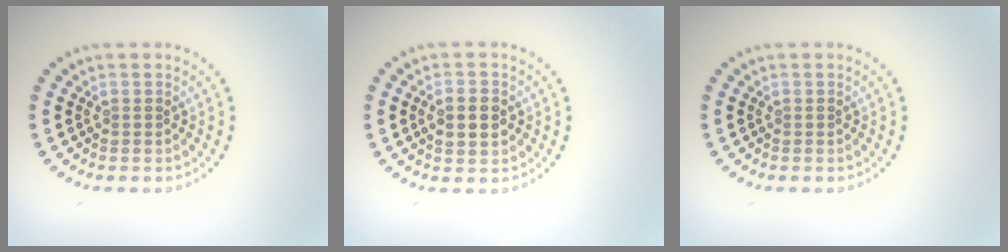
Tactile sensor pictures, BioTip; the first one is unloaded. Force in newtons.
{"total": 2.6, "press": 2.6, "slide": 0.0}
{"total": 0.0}